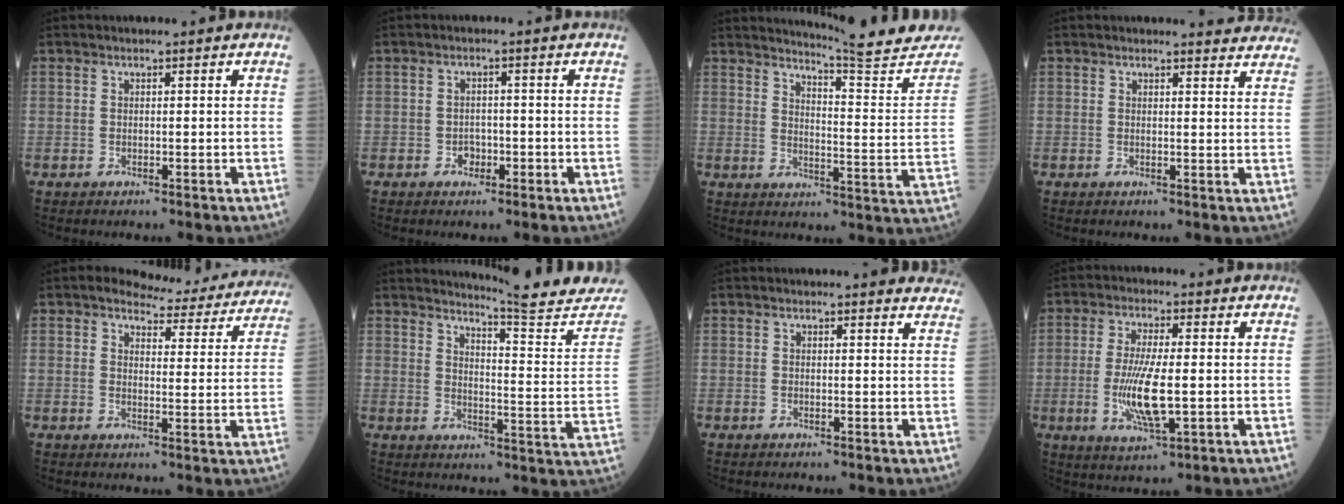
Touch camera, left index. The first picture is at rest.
{"total": 2.0, "force": [-1.0, 1.5, 0.8], "torque": [-0.008, 0.006, -0.014]}
{"total": 16.9, "force": [16.3, -1.5, 4.3], "torque": [-0.057, -0.106, 0.194]}
{"total": 8.8, "force": [8.7, 0.9, 0.9], "torque": [0.020, -0.029, 0.065]}
{"total": 13.1, "force": [12.3, 3.7, 2.8], "torque": [-0.012, -0.027, 0.123]}
{"total": 16.0, "force": [15.4, -1.7, 3.9], "torque": [-0.050, -0.105, 0.180]}
{"total": 9.7, "force": [9.4, 1.5, 1.8], "torque": [0.014, -0.014, 0.071]}
{"total": 8.6, "force": [-1.2, 1.7, 8.4], "torque": [-0.172, -0.014, -0.022]}